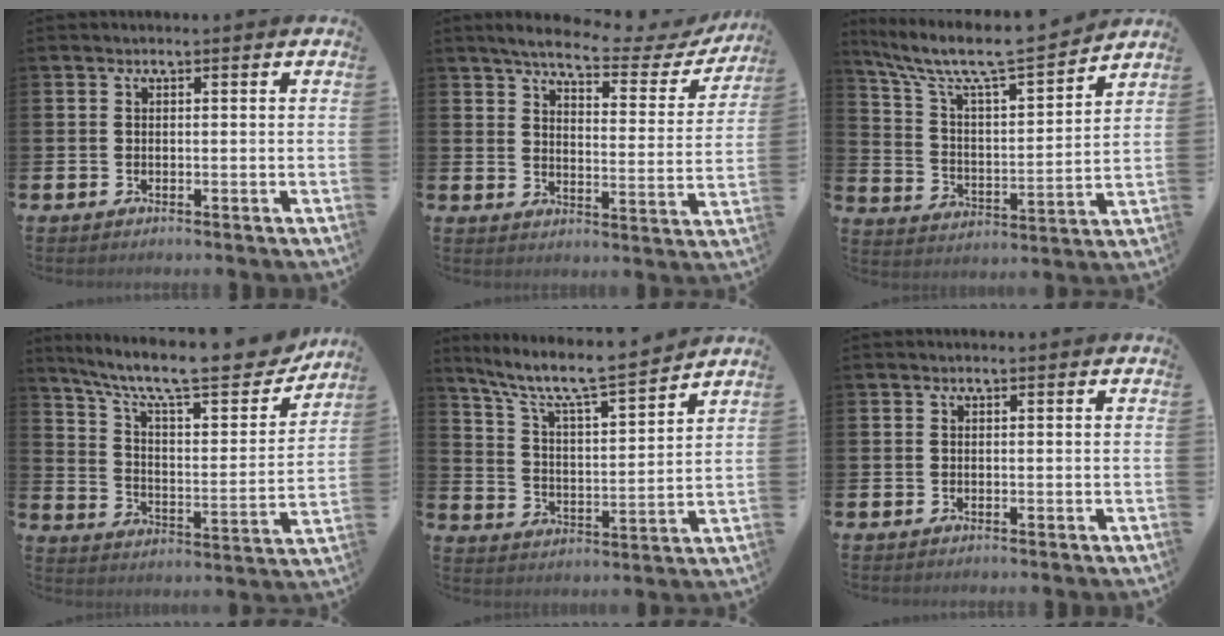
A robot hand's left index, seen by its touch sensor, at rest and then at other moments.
{"total": 6.0, "force": [5.2, 1.3, 2.7], "torque": [-0.061, -0.035, 0.081]}
{"total": 9.5, "force": [8.4, 1.4, 4.2], "torque": [-0.118, -0.058, 0.139]}
{"total": 11.6, "force": [9.8, 2.5, 5.7], "torque": [-0.127, -0.070, 0.161]}
{"total": 8.5, "force": [7.6, 0.8, 3.8], "torque": [-0.107, -0.052, 0.125]}
{"total": 0.0}